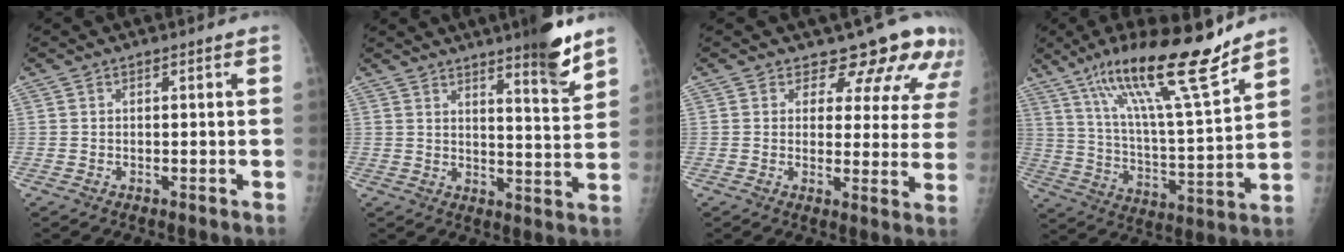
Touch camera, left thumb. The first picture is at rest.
{"total": 9.7, "force": [6.9, 1.2, 6.7], "torque": [-0.079, -0.051, 0.100]}
{"total": 11.5, "force": [9.8, 5.4, 3.0], "torque": [0.014, -0.057, 0.089]}
{"total": 20.6, "force": [14.7, 2.1, 14.2], "torque": [-0.221, -0.069, 0.254]}